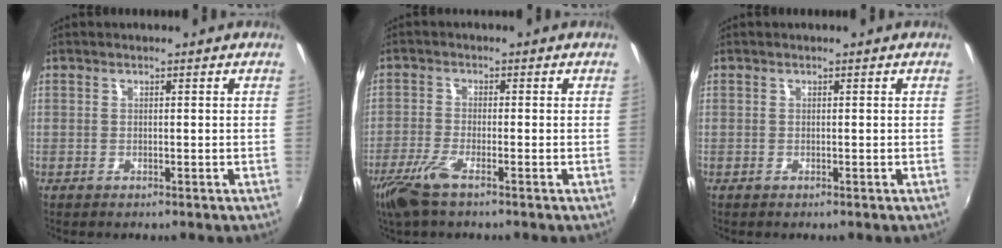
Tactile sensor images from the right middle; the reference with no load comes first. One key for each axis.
{"total": 6.3, "fx": -4.2, "fy": 0.9, "fz": 4.6, "tx": -0.112, "ty": -0.017, "tz": -0.083}
{"total": 0.0}